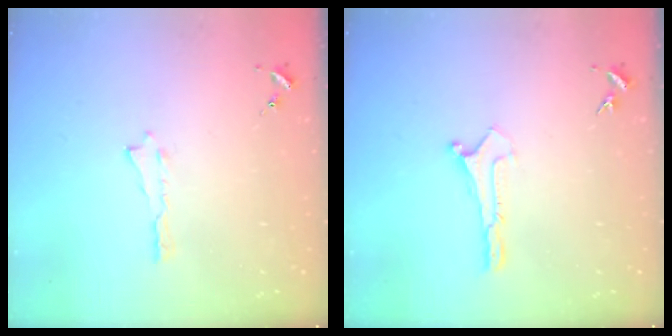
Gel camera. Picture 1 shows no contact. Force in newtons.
{"total": 0.0}